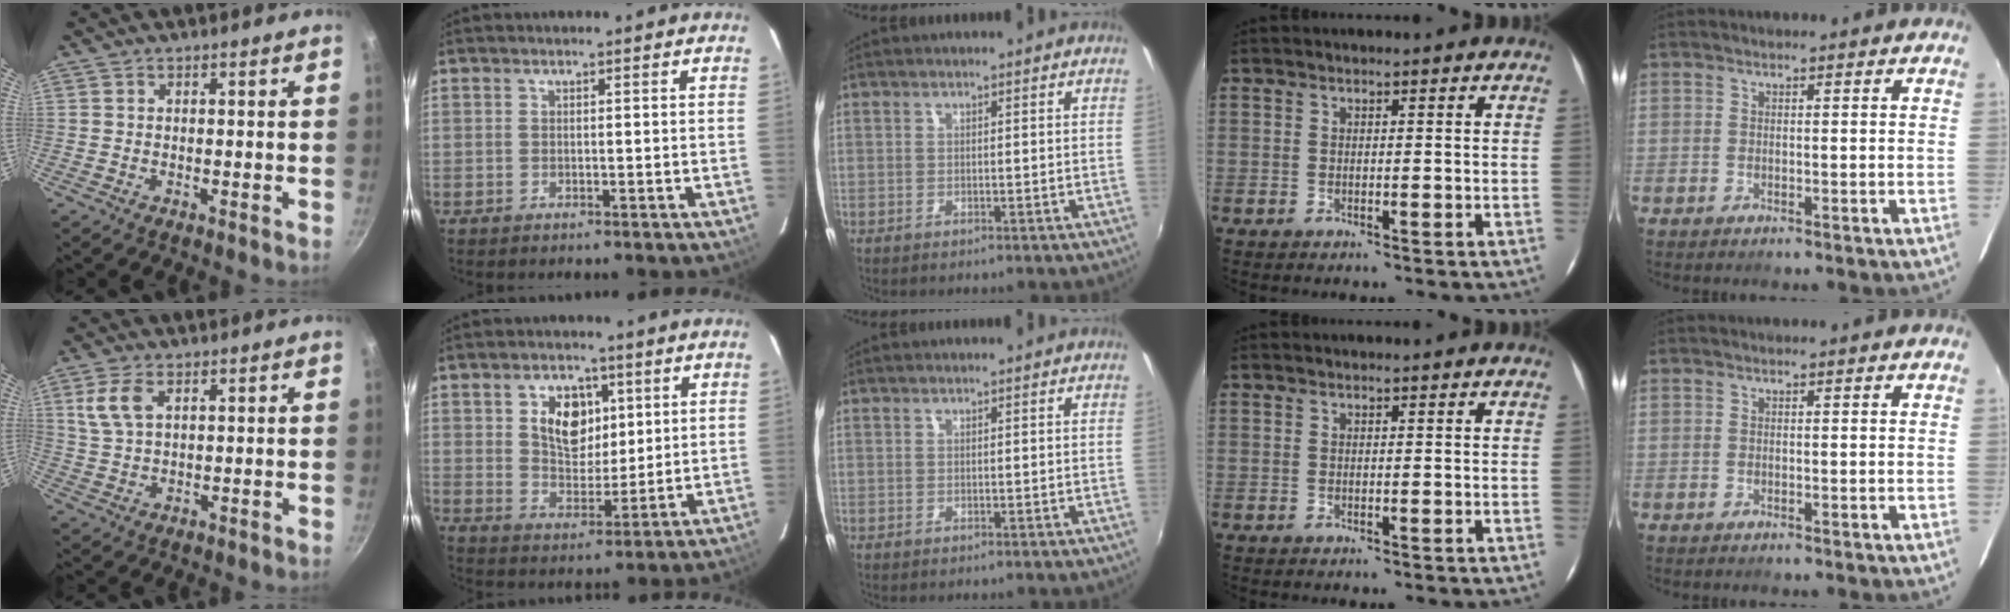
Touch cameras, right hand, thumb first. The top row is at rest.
{"thumb": {"total": 5.9, "force": [2.3, 3.2, 4.4], "torque": [-0.090, -0.001, 0.049]}, "index": {"total": 9.3, "force": [3.2, 6.3, 6.1], "torque": [-0.104, 0.006, 0.060]}}